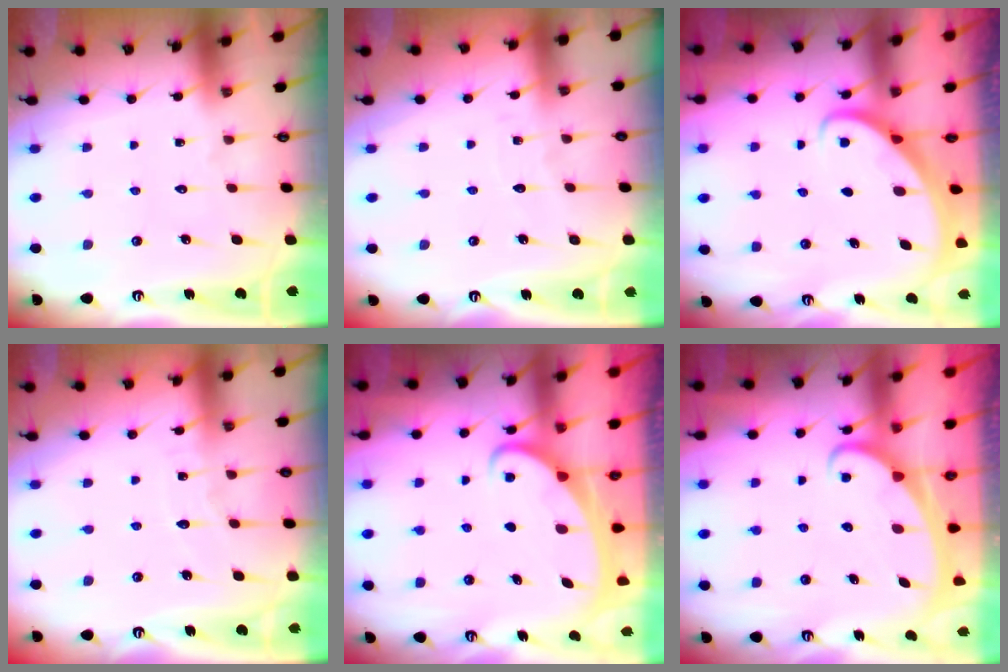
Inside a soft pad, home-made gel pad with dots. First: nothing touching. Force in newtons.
{"total": 2.3, "press": 2.3, "slide": 0.3}
{"total": 2.7, "press": 2.7, "slide": 0.2}
{"total": 4.3, "press": 4.3, "slide": 0.5}
{"total": 2.1, "press": 2.0, "slide": 0.3}
{"total": 2.1, "press": 2.1, "slide": 0.2}